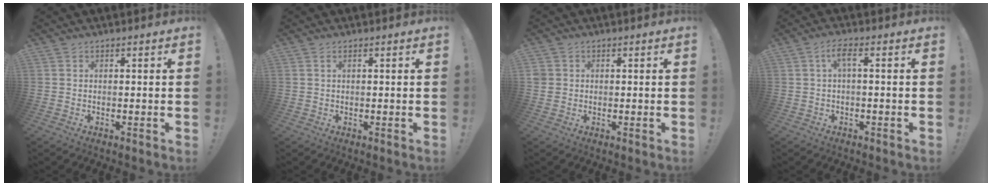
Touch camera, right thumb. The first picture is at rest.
{"total": 0.9, "force": [0.4, 0.3, 0.7], "torque": [-0.017, 0.002, 0.007]}
{"total": 2.2, "force": [0.5, 2.1, 0.6], "torque": [-0.006, 0.000, 0.010]}
{"total": 3.9, "force": [0.4, 0.8, 3.8], "torque": [-0.078, 0.005, 0.004]}